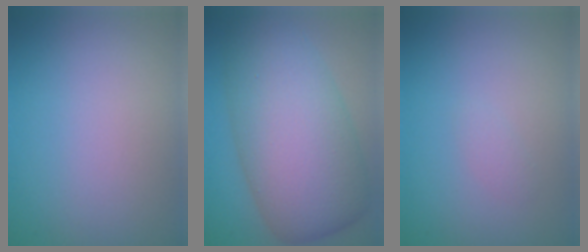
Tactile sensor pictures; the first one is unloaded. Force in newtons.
{"total": 11.1, "press": 11.1, "slide": 0.6}
{"total": 0.6, "press": 0.6, "slide": 0.0}